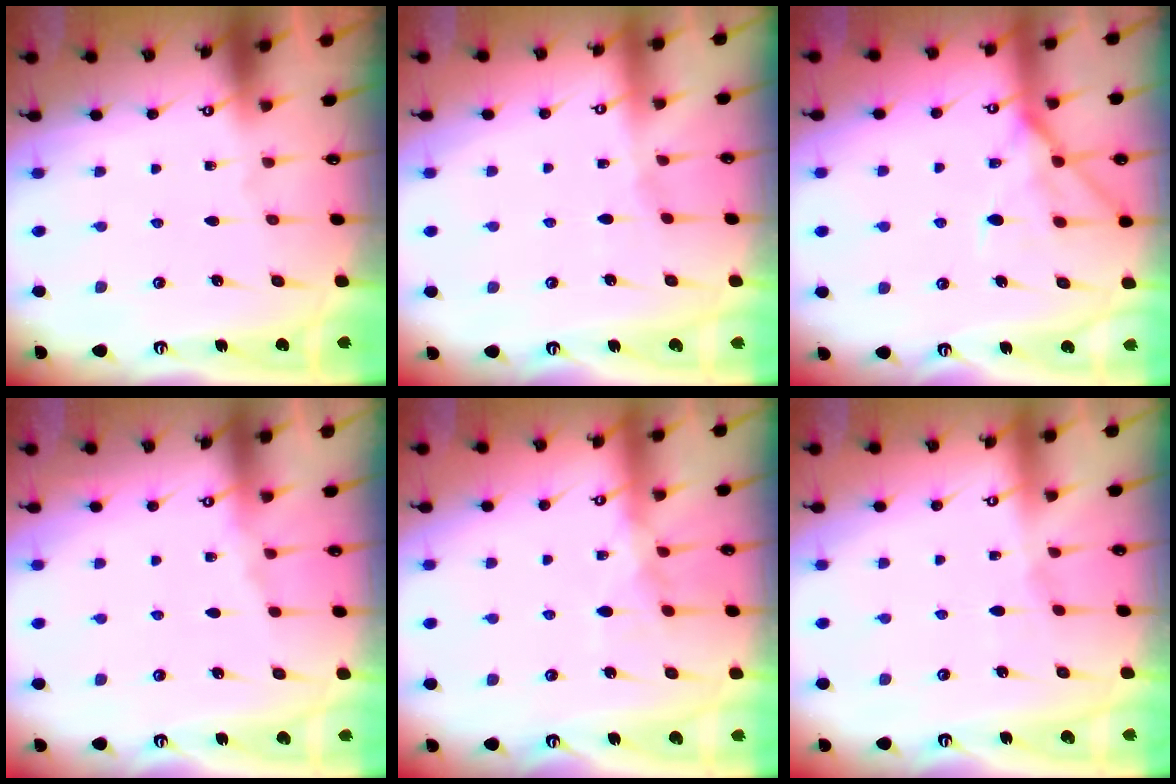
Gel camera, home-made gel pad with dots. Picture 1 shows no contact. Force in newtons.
{"total": 2.5, "press": 2.5, "slide": 0.4}
{"total": 12.7, "press": 12.7, "slide": 1.1}
{"total": 3.7, "press": 3.7, "slide": 0.6}
{"total": 9.1, "press": 9.1, "slide": 0.8}
{"total": 2.5, "press": 2.4, "slide": 0.5}